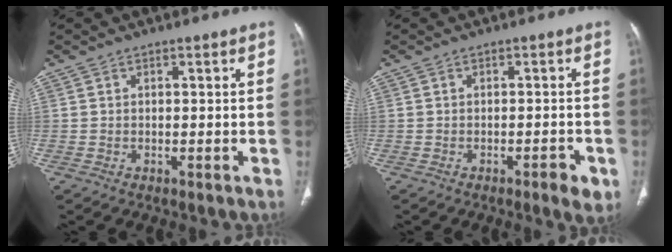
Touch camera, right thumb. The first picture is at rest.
{"total": 3.6, "force": [-1.8, 1.0, 2.9], "torque": [-0.034, 0.005, -0.021]}